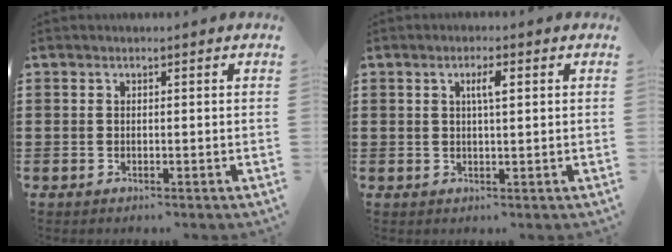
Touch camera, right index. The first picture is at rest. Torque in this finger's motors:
{"motor_torque": [0.07, -0.02, 0.06, 0.05]}